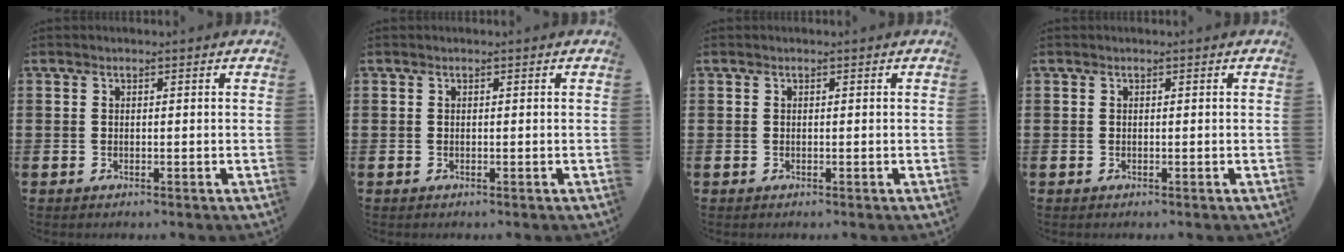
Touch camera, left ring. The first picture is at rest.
{"total": 0.0}
{"total": 0.0}
{"total": 0.0}